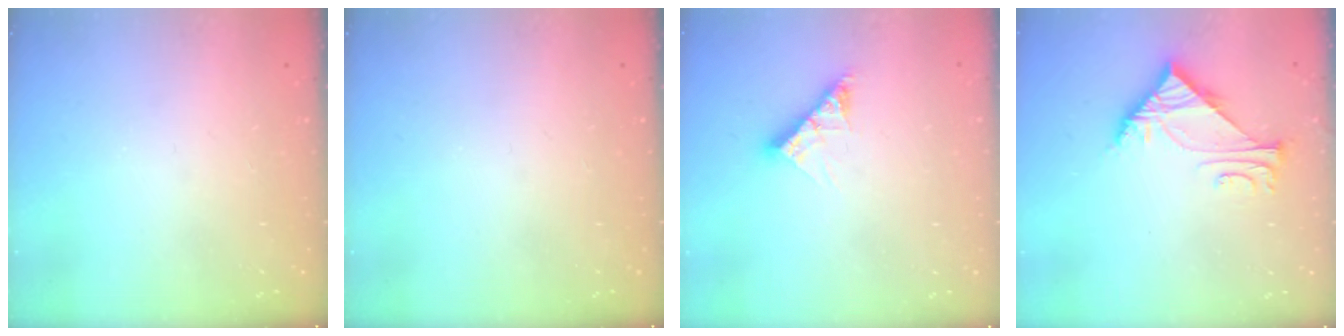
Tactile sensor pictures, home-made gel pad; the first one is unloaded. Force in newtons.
{"total": 0.0}
{"total": 9.6, "press": 9.5, "slide": 0.9}
{"total": 6.5, "press": 6.5, "slide": 0.5}